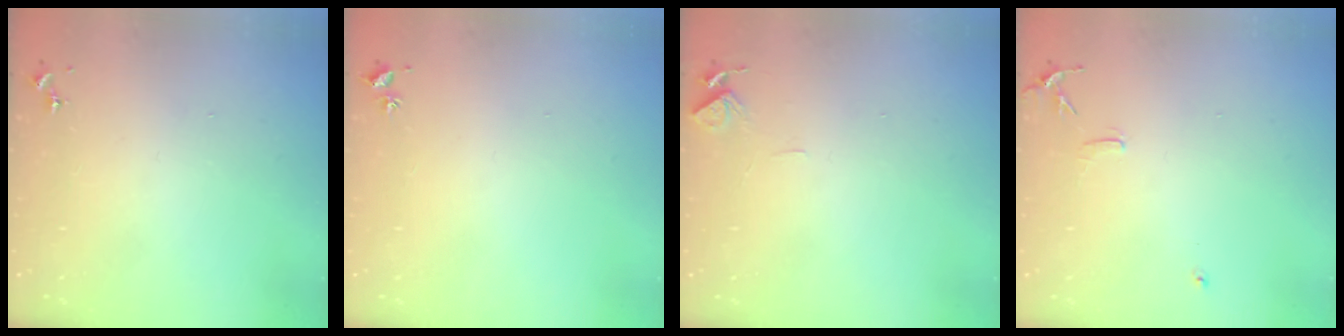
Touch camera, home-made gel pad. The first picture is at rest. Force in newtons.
{"total": 2.0, "press": 2.0, "slide": 0.3}
{"total": 4.6, "press": 4.5, "slide": 0.4}
{"total": 6.2, "press": 6.1, "slide": 0.7}